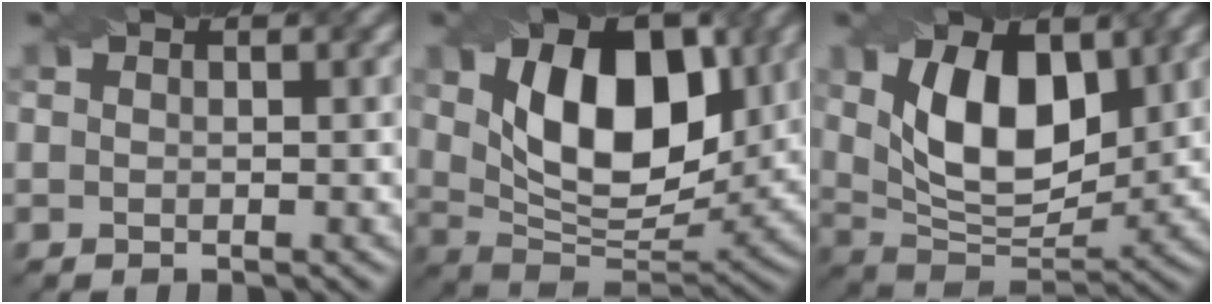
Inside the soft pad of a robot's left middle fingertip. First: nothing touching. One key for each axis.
{"total": 11.5, "fx": 2.7, "fy": 6.5, "fz": 9.2, "tx": -0.143, "ty": 0.002, "tz": 0.044}
{"total": 9.0, "fx": 2.3, "fy": 4.9, "fz": 7.1, "tx": -0.129, "ty": 0.001, "tz": 0.037}